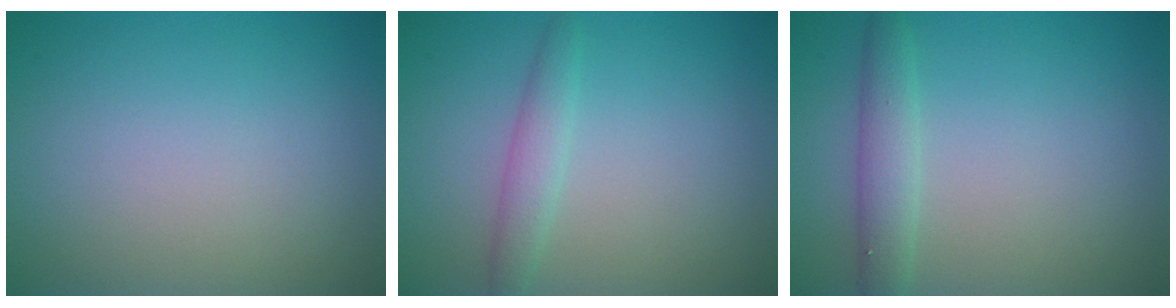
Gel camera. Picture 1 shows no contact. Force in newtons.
{"total": 2.1, "press": 2.1, "slide": 0.1}
{"total": 2.4, "press": 2.4, "slide": 0.1}